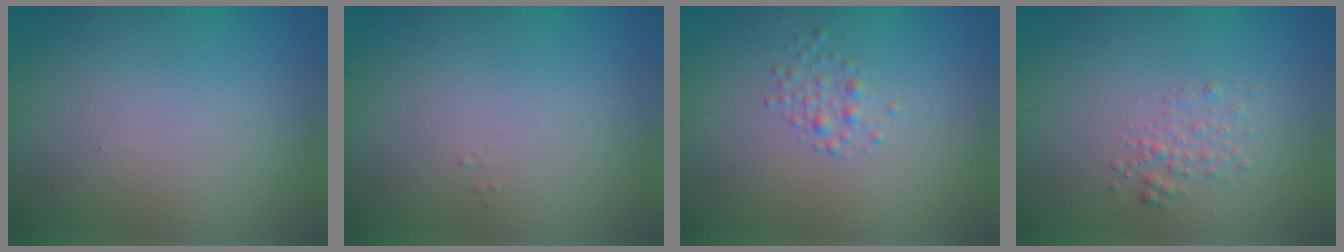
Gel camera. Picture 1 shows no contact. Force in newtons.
{"total": 0.0}
{"total": 1.3, "press": 1.3, "slide": 0.0}
{"total": 1.5, "press": 1.5, "slide": 0.0}